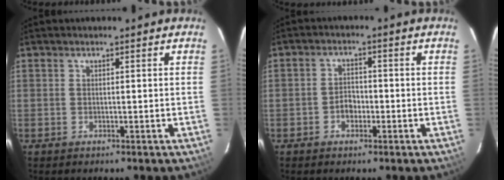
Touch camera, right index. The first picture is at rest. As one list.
[{"total": 3.0, "force": [-1.3, 2.3, 1.5], "torque": [-0.030, 0.009, -0.020]}]